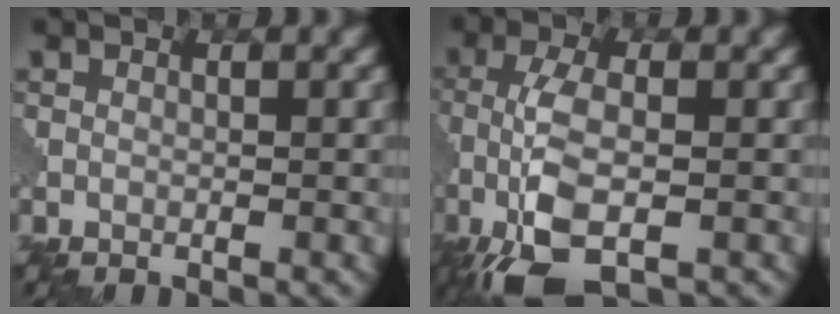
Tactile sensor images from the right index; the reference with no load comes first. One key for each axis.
{"total": 6.7, "fx": -3.2, "fy": 2.3, "fz": 5.5, "tx": -0.124, "ty": -0.004, "tz": -0.069}